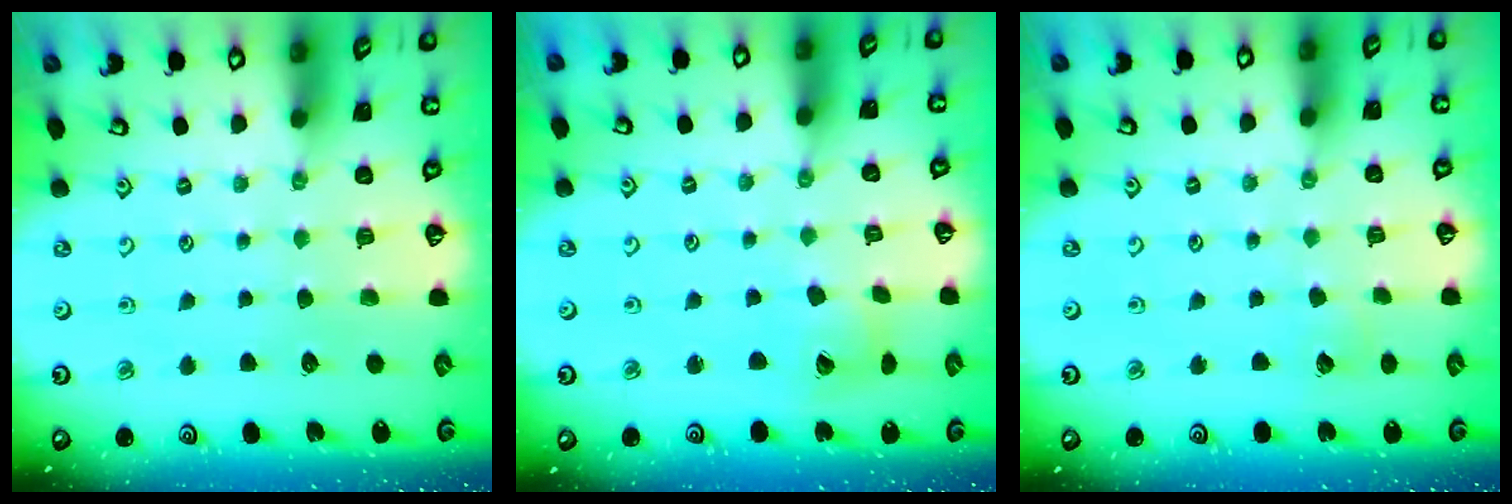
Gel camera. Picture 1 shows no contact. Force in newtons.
{"total": 7.6, "press": 7.5, "slide": 0.9}
{"total": 2.3, "press": 2.3, "slide": 0.1}